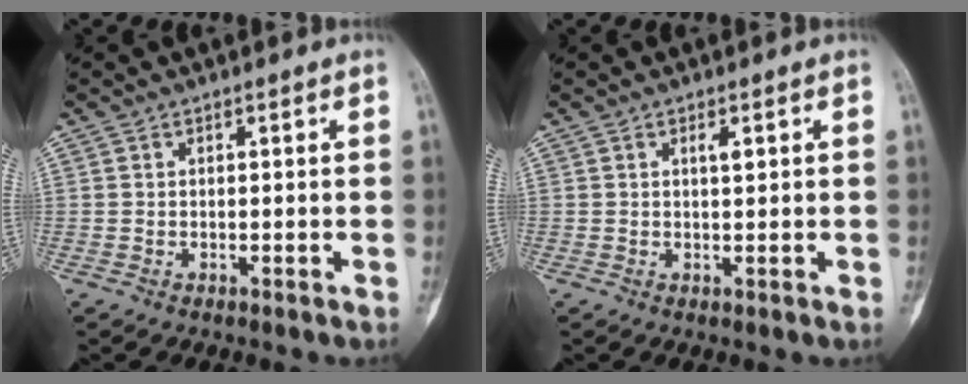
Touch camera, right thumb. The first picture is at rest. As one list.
[{"total": 1.6, "force": [0.7, 0.4, 1.4], "torque": [-0.022, 0.000, 0.013]}]